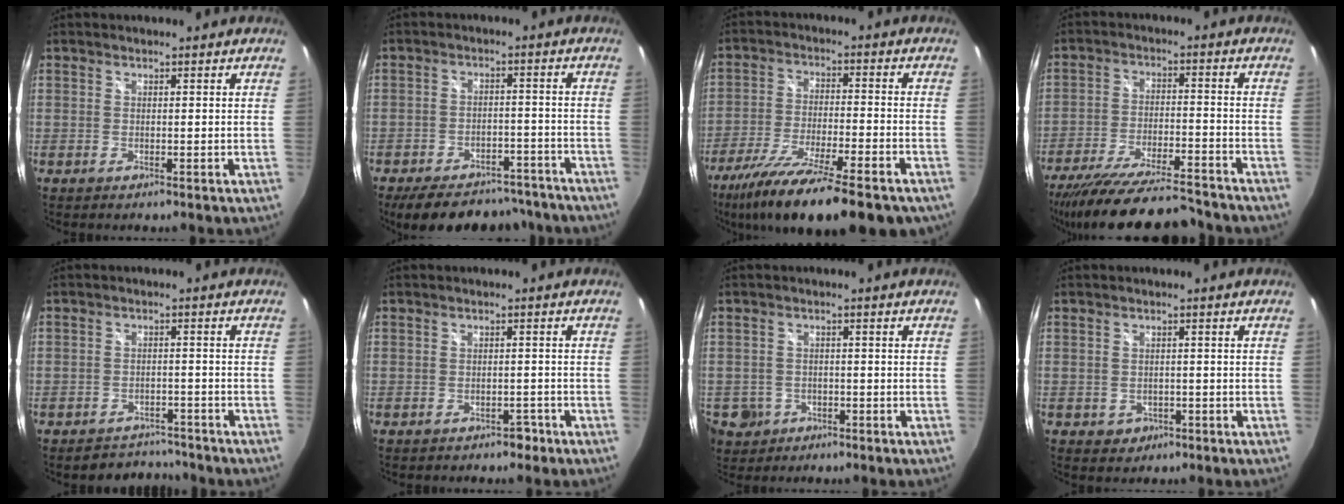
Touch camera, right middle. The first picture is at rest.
{"total": 17.3, "force": [-14.5, 6.8, 6.4], "torque": [-0.133, 0.019, -0.180]}
{"total": 21.9, "force": [-16.3, 4.7, 13.9], "torque": [-0.257, -0.061, -0.260]}
{"total": 22.1, "force": [-19.4, 3.8, 9.9], "torque": [-0.191, -0.039, -0.294]}
{"total": 5.2, "force": [-4.9, 1.8, -0.3], "torque": [-0.001, 0.016, -0.072]}
{"total": 2.9, "force": [-2.2, 1.7, 0.8], "torque": [-0.015, 0.003, -0.025]}
{"total": 6.2, "force": [-2.2, 5.6, 1.7], "torque": [-0.054, 0.004, -0.024]}
{"total": 2.9, "force": [-1.1, 2.6, 0.9], "torque": [-0.023, -0.001, -0.009]}